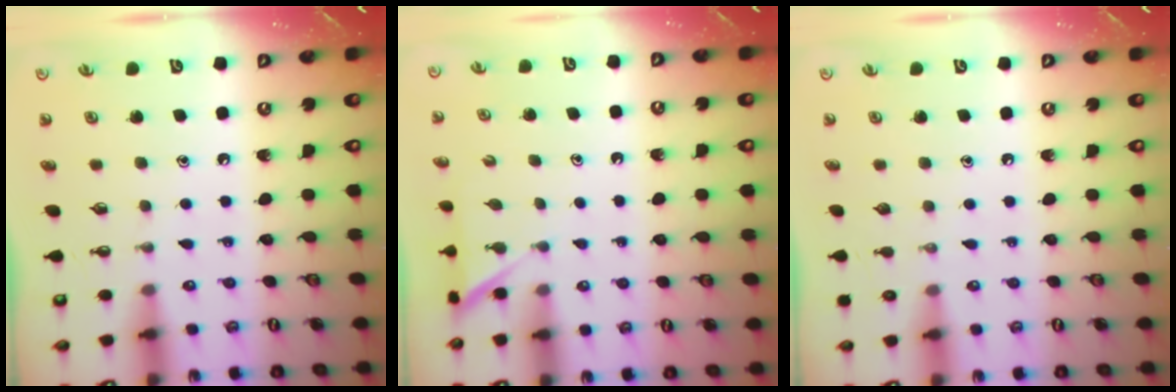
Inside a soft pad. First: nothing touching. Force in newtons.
{"total": 3.2, "press": 3.2, "slide": 0.3}
{"total": 0.0}